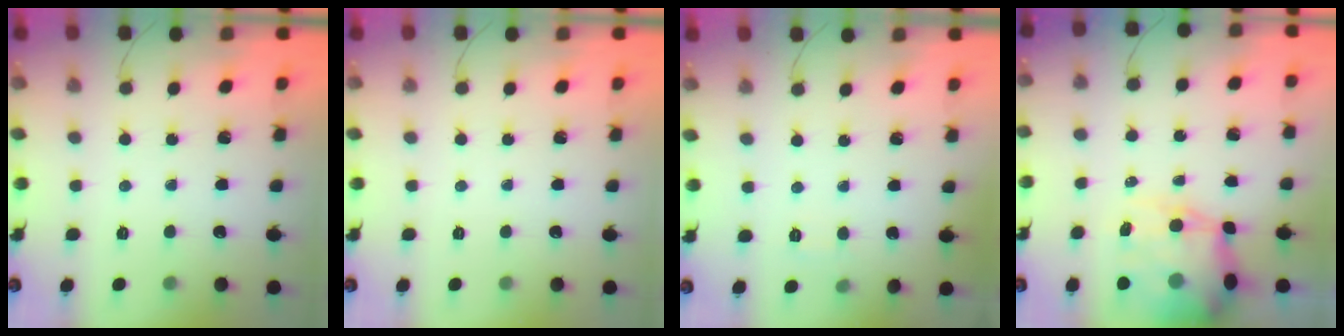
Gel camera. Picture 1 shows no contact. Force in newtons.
{"total": 0.0}
{"total": 2.0, "press": 1.7, "slide": 1.0}
{"total": 15.2, "press": 14.8, "slide": 3.4}